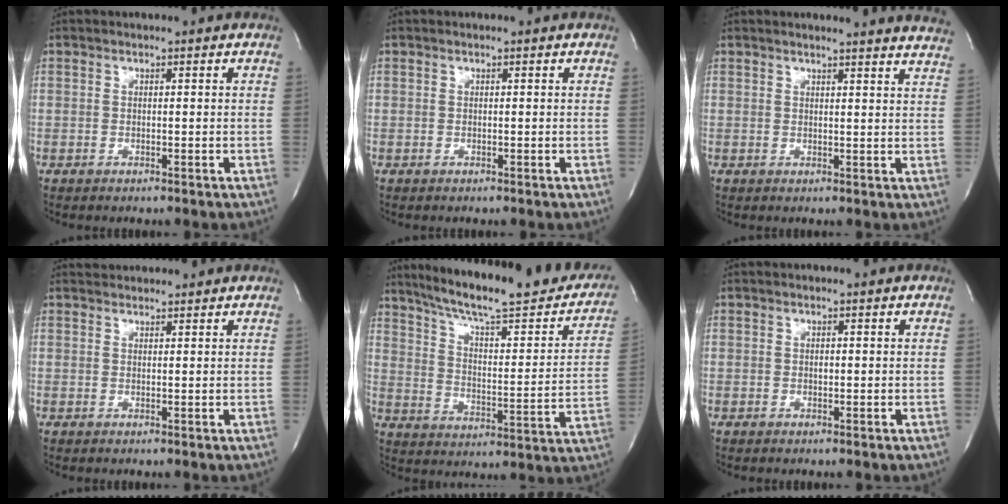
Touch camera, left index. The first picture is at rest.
{"total": 0.0}
{"total": 13.9, "force": [13.6, -0.1, 3.0], "torque": [-0.032, -0.064, 0.132]}
{"total": 3.5, "force": [3.4, 0.8, 0.3], "torque": [-0.008, 0.028, 0.051]}
{"total": 27.3, "force": [22.5, 4.4, 14.7], "torque": [-0.219, -0.035, 0.297]}
{"total": 0.0}